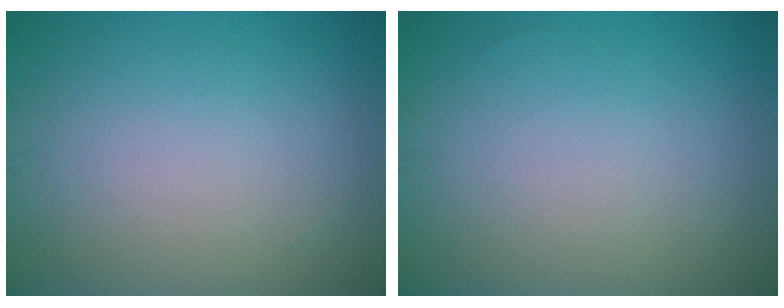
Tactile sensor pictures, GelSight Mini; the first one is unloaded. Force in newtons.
{"total": 0.0}